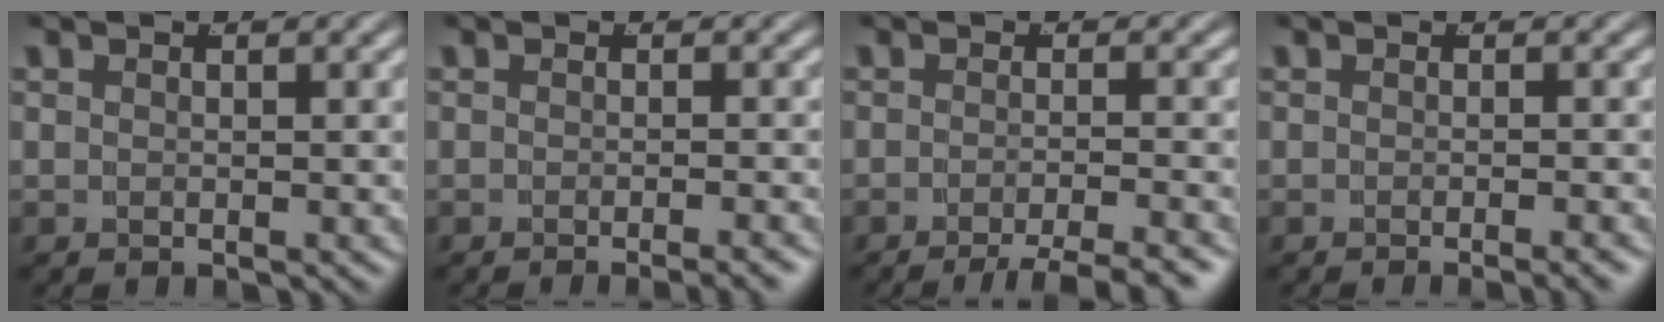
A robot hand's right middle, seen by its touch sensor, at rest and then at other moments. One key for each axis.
{"total": 2.0, "fx": -1.6, "fy": 0.1, "fz": 1.2, "tx": -0.012, "ty": 0.010, "tz": -0.033}
{"total": 5.3, "fx": -4.3, "fy": 1.0, "fz": 2.9, "tx": -0.030, "ty": 0.001, "tz": -0.072}
{"total": 1.6, "fx": -1.3, "fy": -0.1, "fz": 1.0, "tx": -0.009, "ty": 0.012, "tz": -0.028}